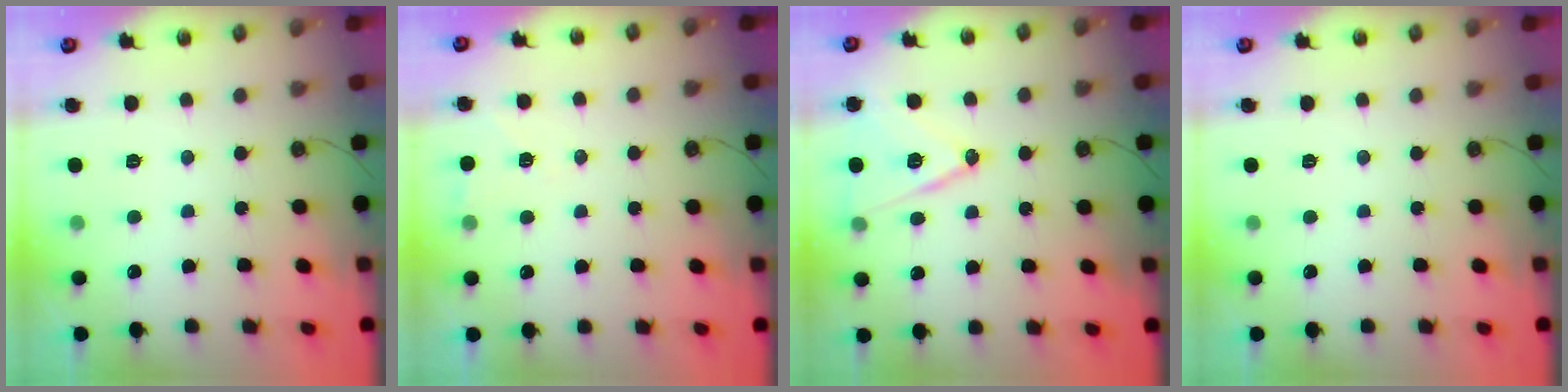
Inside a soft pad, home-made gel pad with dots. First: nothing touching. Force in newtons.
{"total": 3.6, "press": 3.1, "slide": 1.8}
{"total": 12.3, "press": 11.8, "slide": 3.4}
{"total": 0.0}